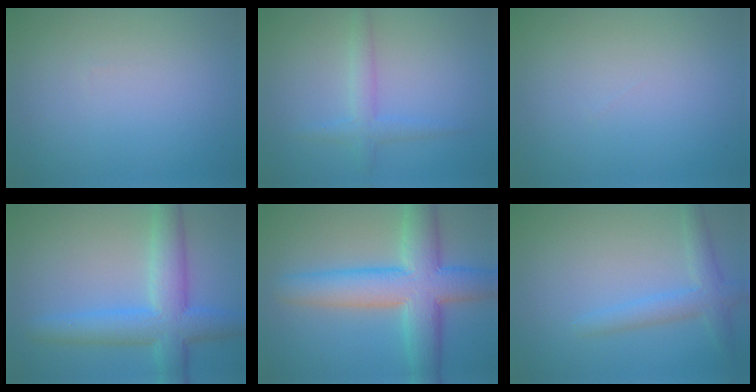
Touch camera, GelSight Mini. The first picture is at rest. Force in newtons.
{"total": 2.3, "press": 2.3, "slide": 0.1}
{"total": 0.0}
{"total": 6.7, "press": 6.7, "slide": 0.1}
{"total": 9.1, "press": 9.1, "slide": 0.3}
{"total": 2.9, "press": 2.9, "slide": 0.2}